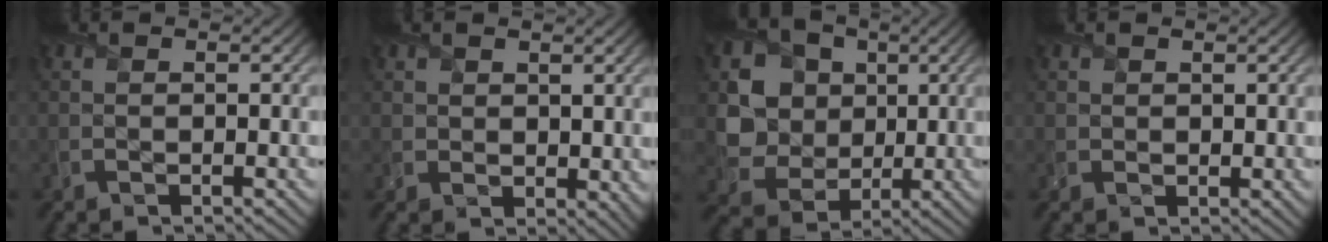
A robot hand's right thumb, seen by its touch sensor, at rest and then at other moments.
{"total": 3.2, "force": [1.5, 2.5, 1.4], "torque": [-0.038, -0.011, 0.027]}
{"total": 8.9, "force": [1.5, 7.9, 3.7], "torque": [-0.102, -0.014, 0.019]}
{"total": 1.4, "force": [0.8, 1.0, 0.3], "torque": [-0.008, -0.004, 0.017]}